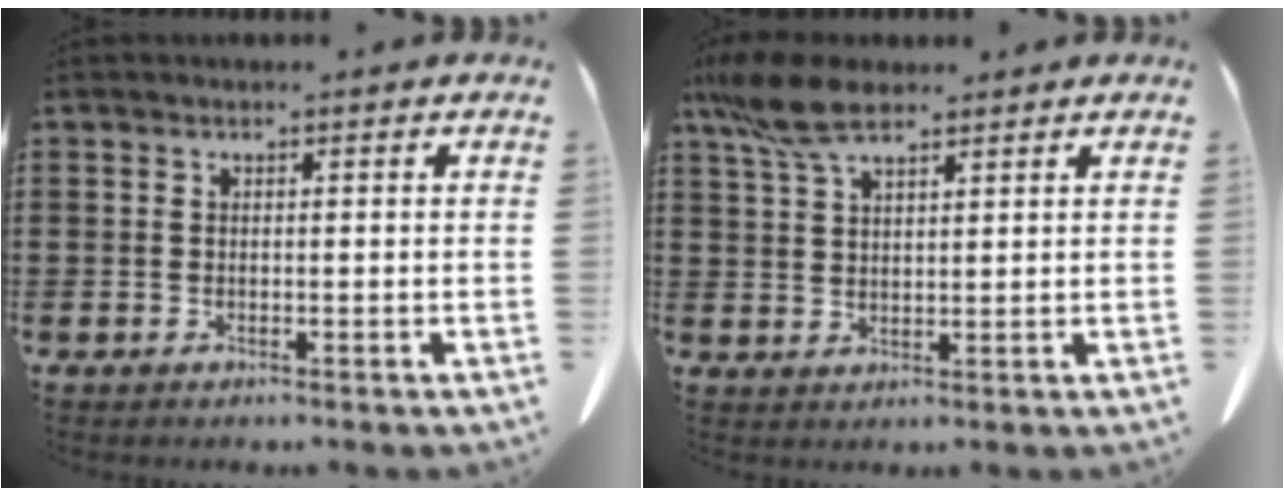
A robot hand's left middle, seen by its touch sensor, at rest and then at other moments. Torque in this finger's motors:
{"motor_torque": [1.67, 0.46, 0.38, 0.15]}